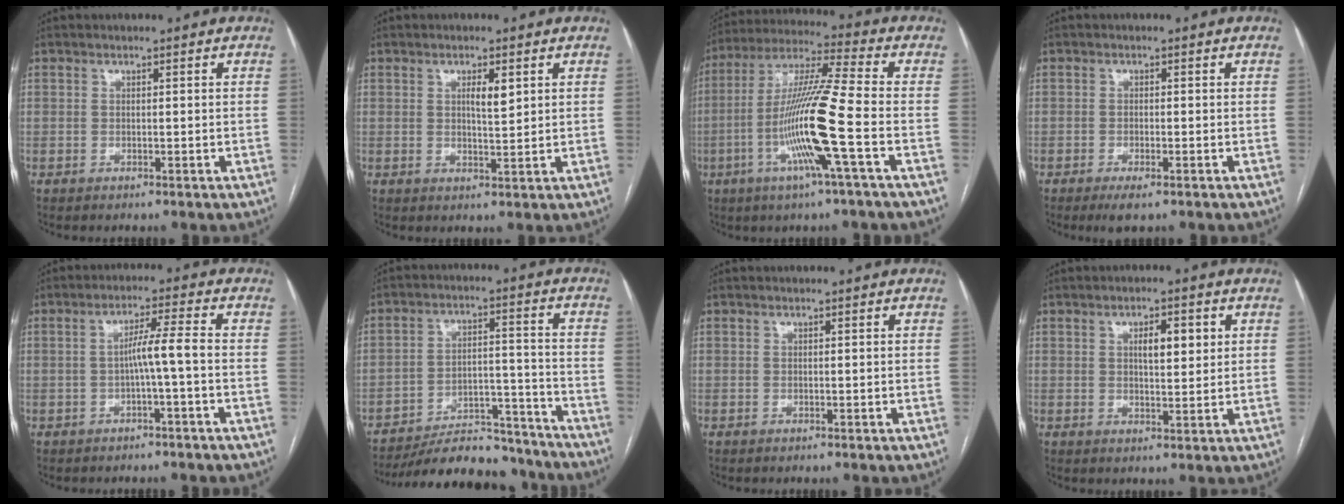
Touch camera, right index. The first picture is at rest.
{"total": 2.9, "force": [1.1, 0.6, 2.6], "torque": [-0.044, -0.003, 0.018]}
{"total": 15.2, "force": [-4.3, -1.0, 14.5], "torque": [-0.288, -0.007, -0.092]}
{"total": 2.8, "force": [-1.8, 0.6, 2.1], "torque": [-0.036, -0.004, -0.028]}
{"total": 4.4, "force": [-1.0, -0.6, 4.2], "torque": [-0.072, 0.012, -0.015]}
{"total": 16.3, "force": [-15.3, 4.2, 3.8], "torque": [-0.054, 0.029, -0.223]}
{"total": 0.0}
{"total": 4.6, "force": [1.5, 1.4, 4.1], "torque": [-0.066, 0.003, 0.024]}